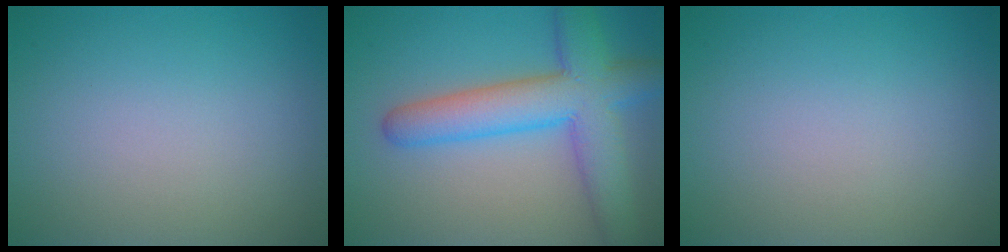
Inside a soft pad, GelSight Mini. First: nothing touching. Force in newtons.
{"total": 7.7, "press": 7.7, "slide": 0.3}
{"total": 0.0}